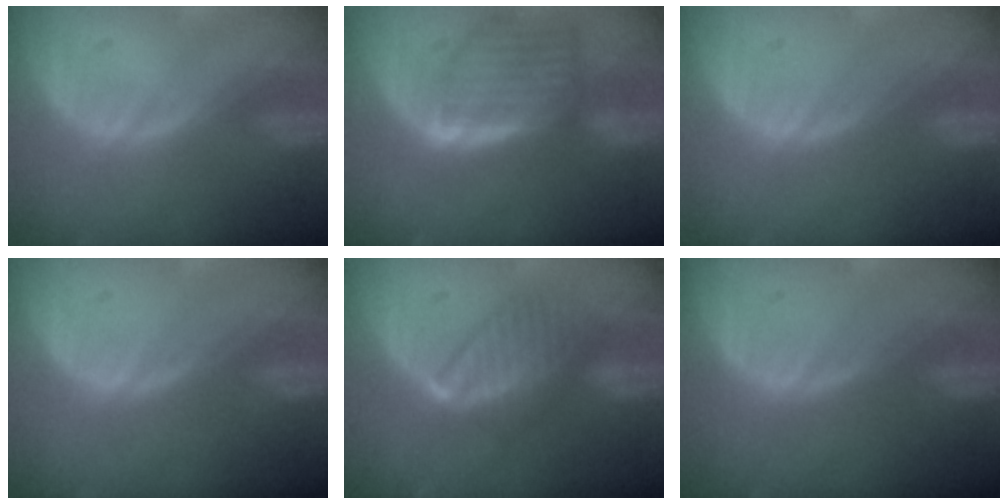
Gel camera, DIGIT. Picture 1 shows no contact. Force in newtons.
{"total": 7.9, "press": 7.2, "slide": 3.3}
{"total": 0.0}
{"total": 0.0}
{"total": 6.4, "press": 6.3, "slide": 0.8}
{"total": 0.0}